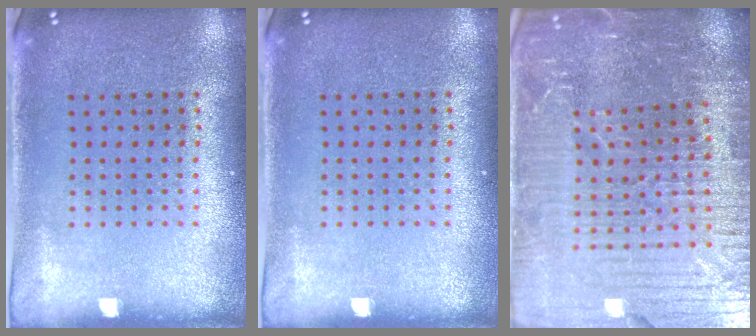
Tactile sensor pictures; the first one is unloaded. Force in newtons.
{"total": 0.0}
{"total": 5.6, "press": 5.1, "slide": 2.2}